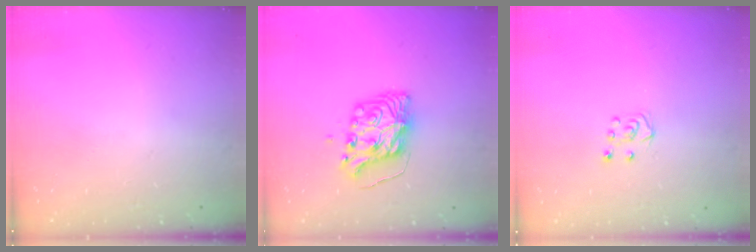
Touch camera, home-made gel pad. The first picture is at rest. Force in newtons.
{"total": 9.2, "press": 9.1, "slide": 1.3}
{"total": 5.3, "press": 5.3, "slide": 0.6}